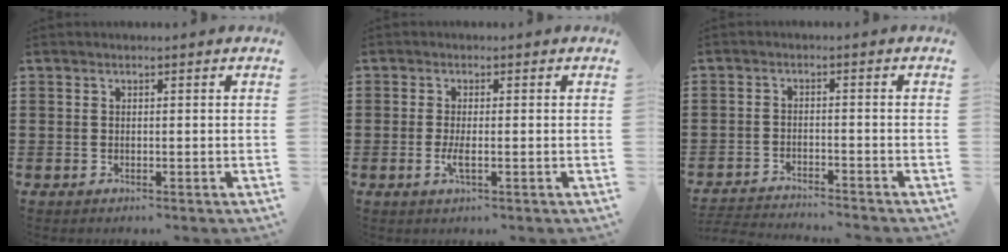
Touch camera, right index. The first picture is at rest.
{"total": 2.2, "force": [-0.6, 0.3, 2.1], "torque": [-0.046, -0.008, -0.011]}
{"total": 3.1, "force": [-3.1, -0.3, 0.0], "torque": [-0.004, -0.004, -0.067]}